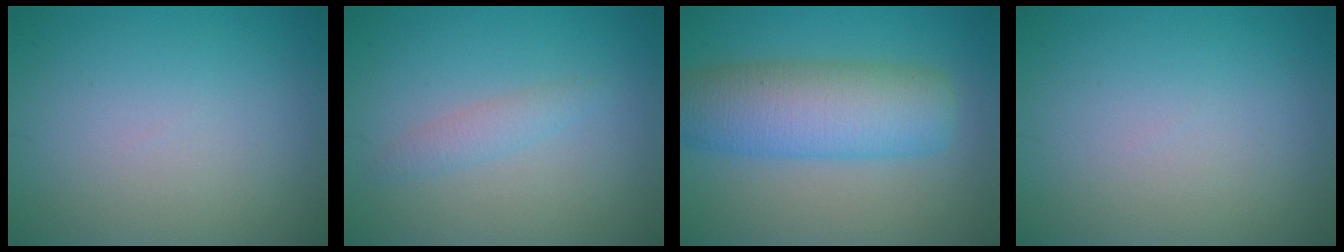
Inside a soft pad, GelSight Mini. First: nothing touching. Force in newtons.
{"total": 1.5, "press": 1.5, "slide": 0.1}
{"total": 7.9, "press": 7.9, "slide": 0.3}
{"total": 0.0}